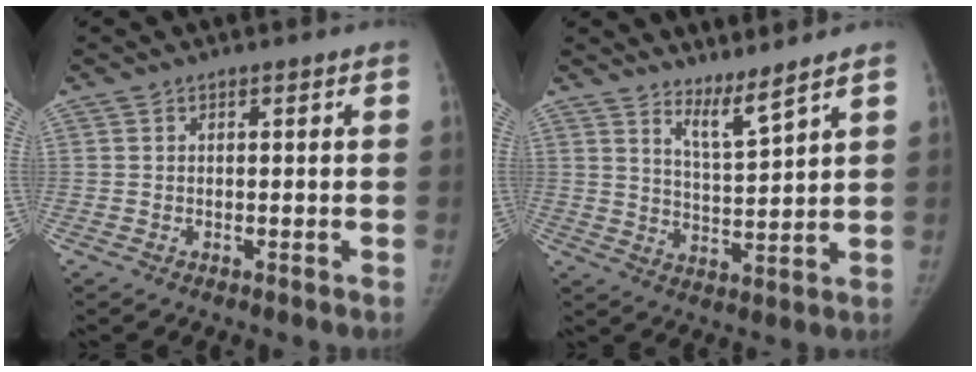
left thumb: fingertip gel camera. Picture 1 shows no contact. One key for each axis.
{"total": 5.3, "fx": 4.6, "fy": -0.3, "fz": 2.7, "tx": -0.048, "ty": -0.059, "tz": 0.091}